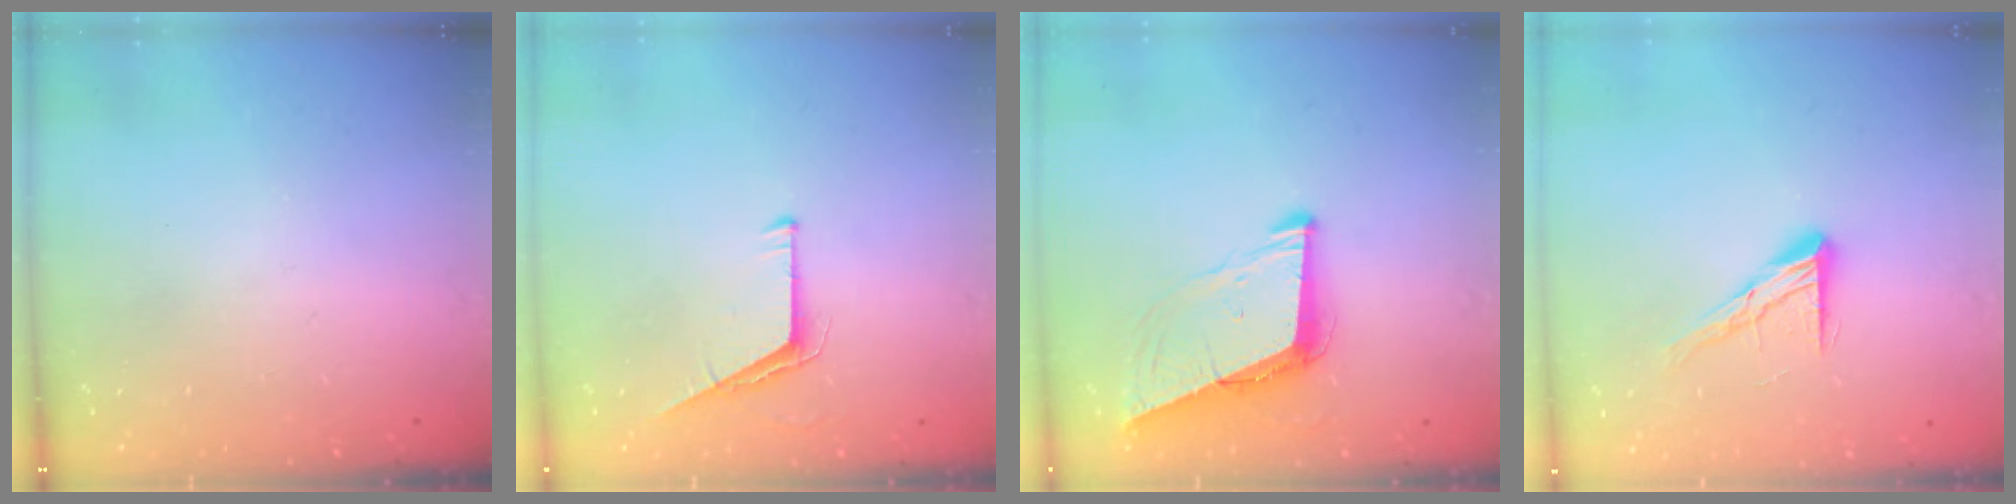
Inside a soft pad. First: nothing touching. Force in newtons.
{"total": 5.6, "press": 5.6, "slide": 0.5}
{"total": 8.9, "press": 8.2, "slide": 3.5}
{"total": 10.6, "press": 10.6, "slide": 0.8}